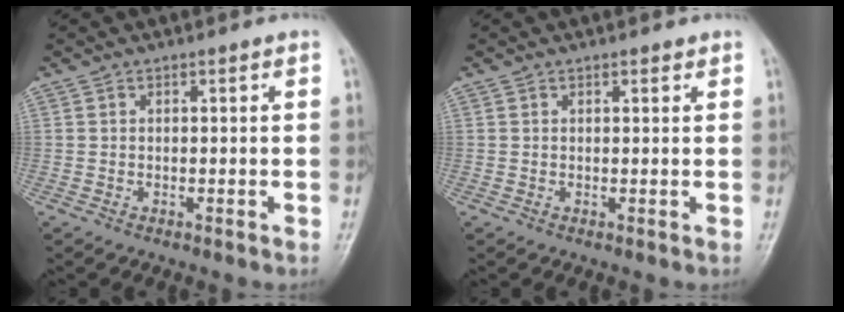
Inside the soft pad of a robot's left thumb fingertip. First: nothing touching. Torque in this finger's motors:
{"motor_torque": [-0.18, -0.08, -0.07, -0.06, 0.00]}